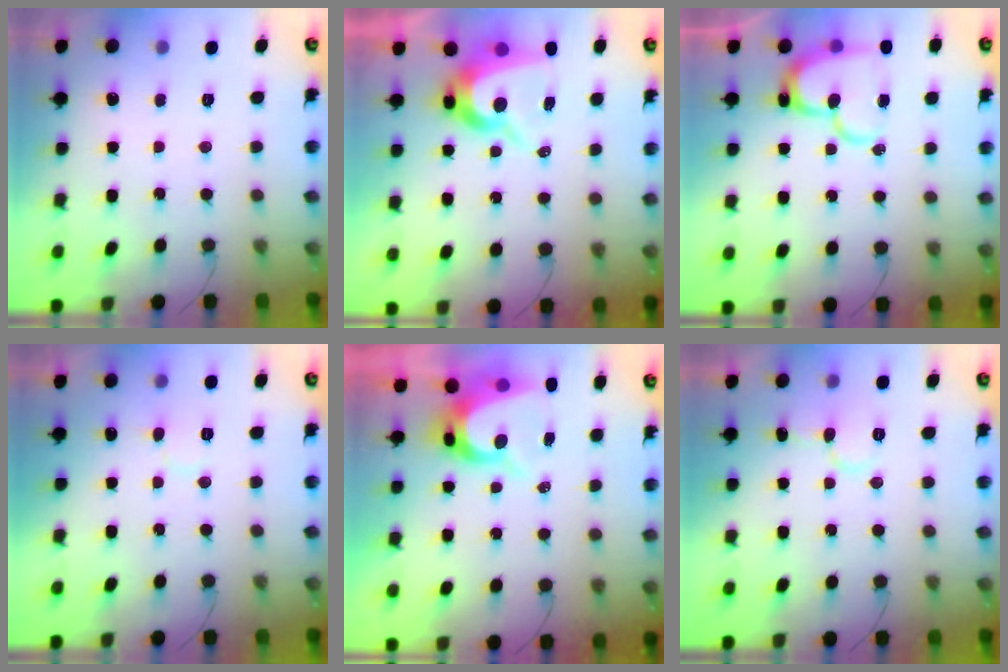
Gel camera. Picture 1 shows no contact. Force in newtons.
{"total": 10.8, "press": 10.7, "slide": 0.8}
{"total": 16.2, "press": 16.1, "slide": 1.4}
{"total": 6.2, "press": 6.1, "slide": 0.8}
{"total": 6.8, "press": 6.8, "slide": 0.5}
{"total": 7.3, "press": 7.3, "slide": 0.7}